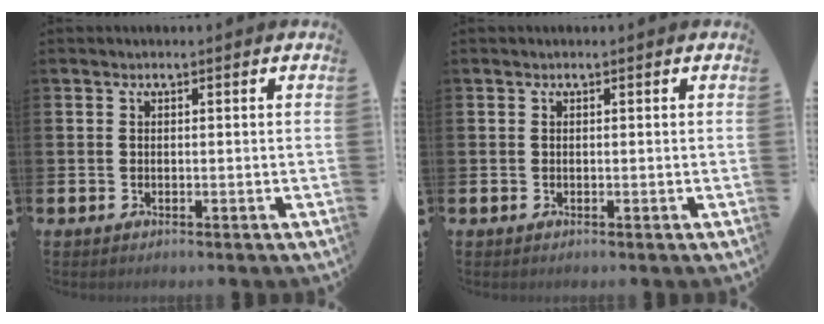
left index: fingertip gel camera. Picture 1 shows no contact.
{"total": 0.0}